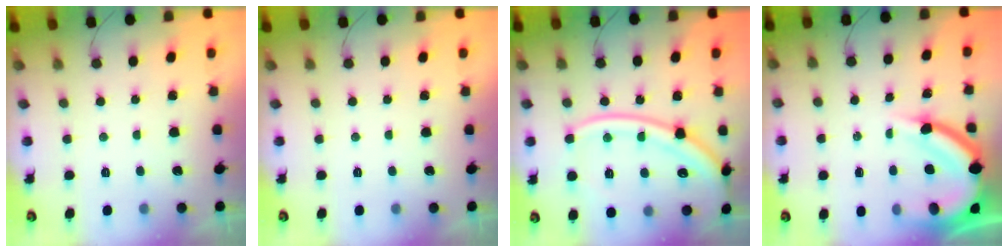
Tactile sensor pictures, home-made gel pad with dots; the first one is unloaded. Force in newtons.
{"total": 0.0}
{"total": 19.9, "press": 19.8, "slide": 2.0}
{"total": 13.6, "press": 13.5, "slide": 1.8}